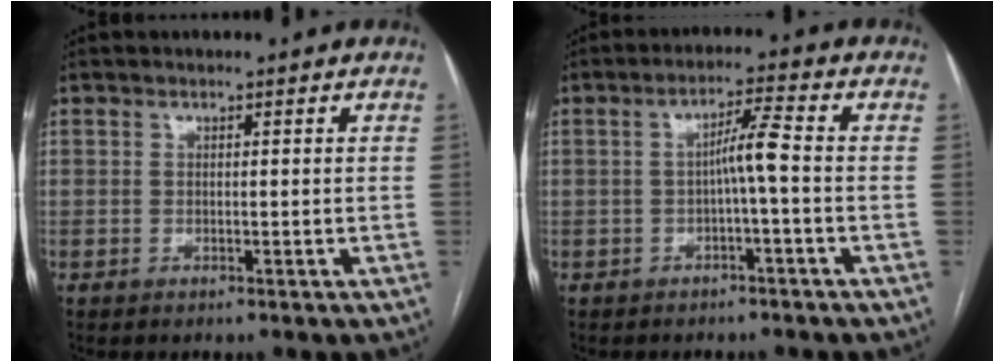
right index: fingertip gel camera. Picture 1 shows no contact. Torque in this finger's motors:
{"motor_torque": [0.44, -0.09, 0.20, 0.06]}